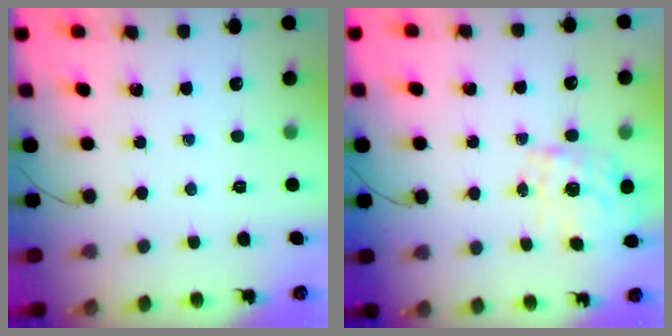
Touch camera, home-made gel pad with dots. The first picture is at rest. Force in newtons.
{"total": 1.4, "press": 1.2, "slide": 0.7}